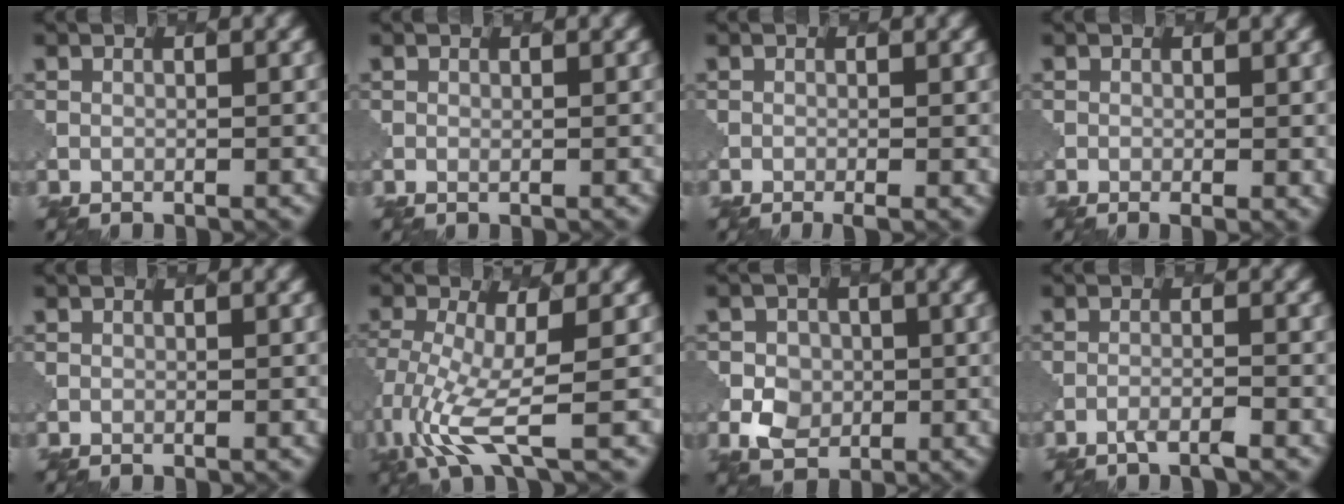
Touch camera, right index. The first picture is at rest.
{"total": 0.0}
{"total": 1.5, "force": [-0.4, 0.5, 1.3], "torque": [-0.017, -0.003, -0.005]}
{"total": 1.5, "force": [0.0, 0.5, 1.4], "torque": [-0.021, -0.007, 0.004]}
{"total": 0.0}
{"total": 6.5, "force": [-2.2, 1.9, 5.8], "torque": [-0.145, -0.018, -0.043]}
{"total": 3.4, "force": [-0.5, 3.0, 1.4], "torque": [-0.026, -0.005, -0.008]}
{"total": 1.6, "force": [-1.3, 0.2, 1.0], "torque": [-0.013, 0.002, -0.032]}